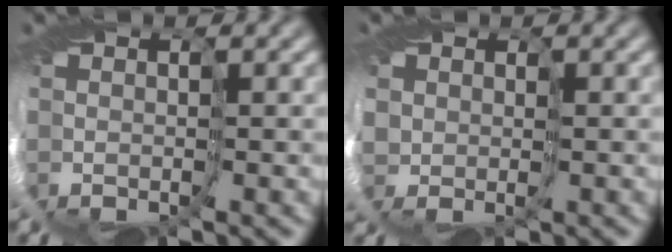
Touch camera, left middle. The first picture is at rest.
{"total": 2.0, "force": [0.5, 1.8, 0.6], "torque": [-0.030, -0.001, 0.005]}